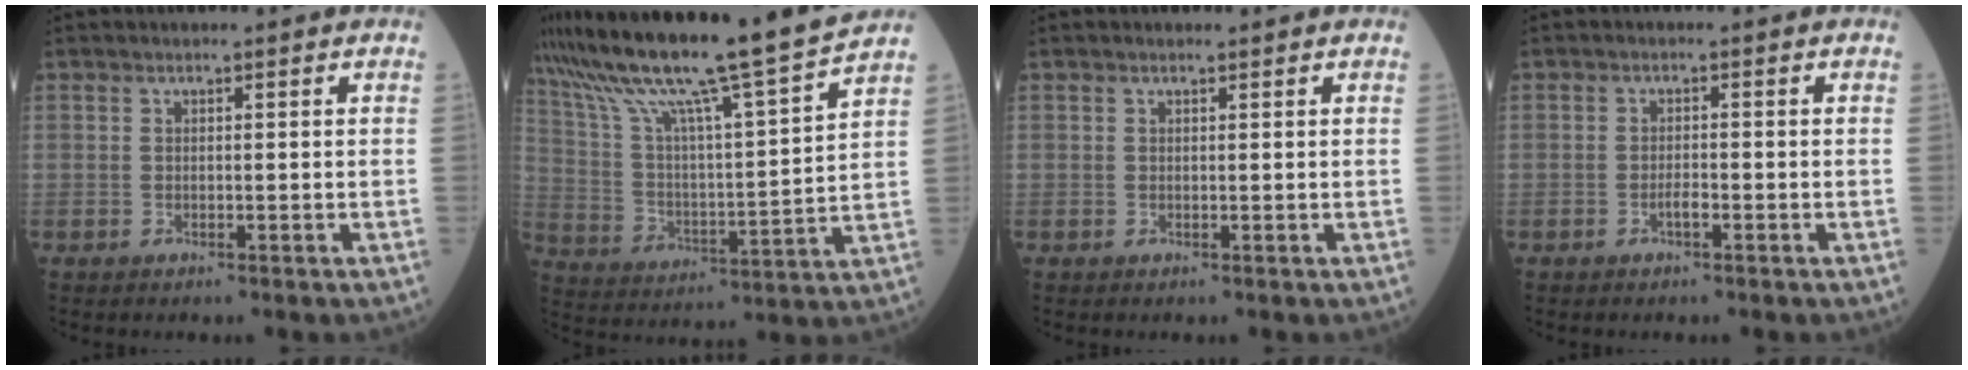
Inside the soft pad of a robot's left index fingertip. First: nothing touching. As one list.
[{"total": 21.2, "force": [17.8, -1.6, 11.4], "torque": [-0.203, -0.018, 0.291]}, {"total": 0.0}, {"total": 1.4, "force": [-0.8, 0.4, 1.1], "torque": [-0.019, 0.003, -0.016]}]